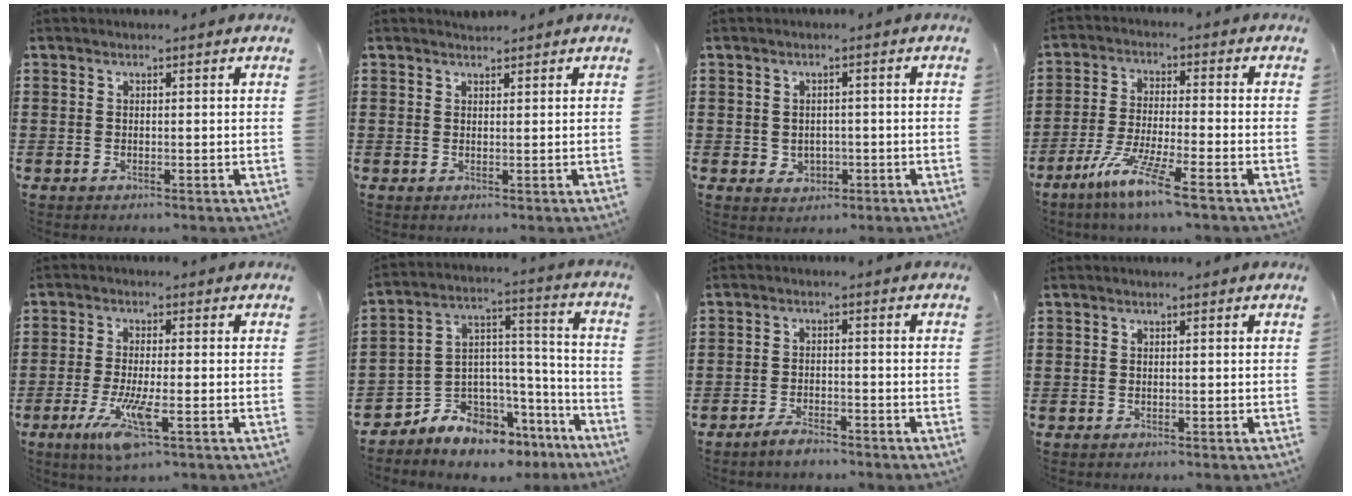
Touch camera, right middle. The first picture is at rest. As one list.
[{"total": 1.3, "force": [1.2, 0.2, -0.3], "torque": [0.001, 0.000, 0.024]}, {"total": 1.8, "force": [-0.1, 1.7, 0.7], "torque": [-0.012, 0.001, -0.007]}, {"total": 7.8, "force": [-5.8, -0.1, 5.2], "torque": [-0.115, -0.019, -0.113]}, {"total": 7.3, "force": [-3.0, 1.2, 6.5], "torque": [-0.144, -0.021, -0.056]}, {"total": 7.2, "force": [-6.6, 2.8, -0.8], "torque": [0.004, -0.004, -0.128]}, {"total": 3.0, "force": [-2.7, 0.5, 1.2], "torque": [-0.028, 0.000, -0.053]}, {"total": 0.0}]